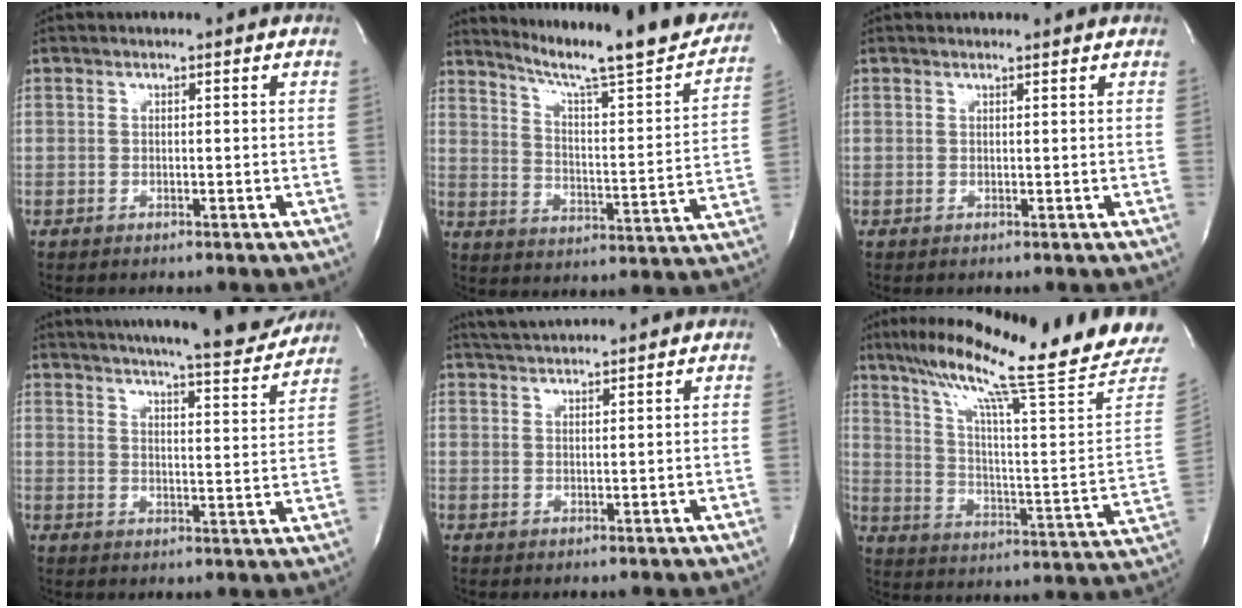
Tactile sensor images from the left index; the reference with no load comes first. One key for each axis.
{"total": 23.4, "fx": 20.3, "fy": 1.3, "fz": 11.6, "tx": -0.178, "ty": -0.060, "tz": 0.269}
{"total": 1.4, "fx": 1.4, "fy": 0.0, "fz": 0.0, "tx": -0.012, "ty": -0.001, "tz": 0.016}
{"total": 19.9, "fx": 18.2, "fy": 1.4, "fz": 7.9, "tx": -0.124, "ty": -0.034, "tz": 0.233}
{"total": 4.9, "fx": 4.7, "fy": -0.4, "fz": 1.3, "tx": -0.028, "ty": 0.023, "tz": 0.082}
{"total": 25.9, "fx": 20.6, "fy": 0.0, "fz": 15.8, "tx": -0.252, "ty": -0.046, "tz": 0.285}